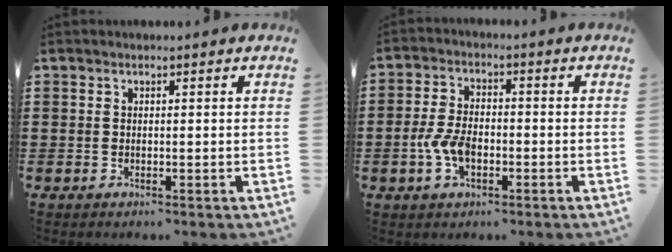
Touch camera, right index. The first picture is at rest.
{"total": 5.2, "force": [-1.7, 3.0, 3.9], "torque": [-0.097, 0.000, -0.036]}